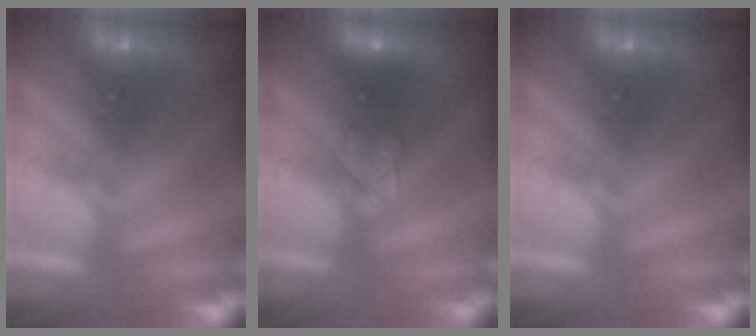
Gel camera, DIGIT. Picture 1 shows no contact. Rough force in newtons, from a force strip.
{"total": 2.9}
{"total": 0.0}